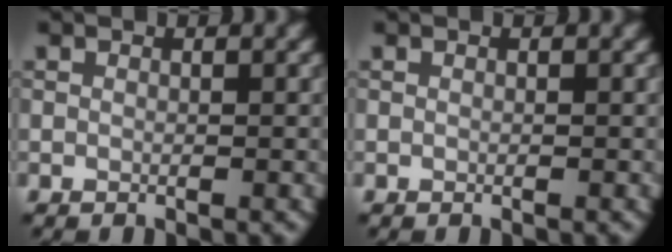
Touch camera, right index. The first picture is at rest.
{"total": 0.0}